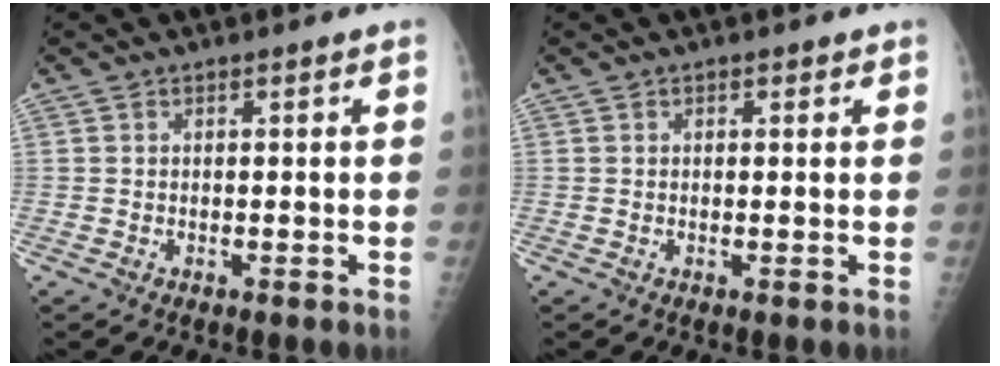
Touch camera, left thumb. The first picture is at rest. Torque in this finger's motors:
{"motor_torque": [-0.21, -0.03, -0.27, -0.20, -0.01]}